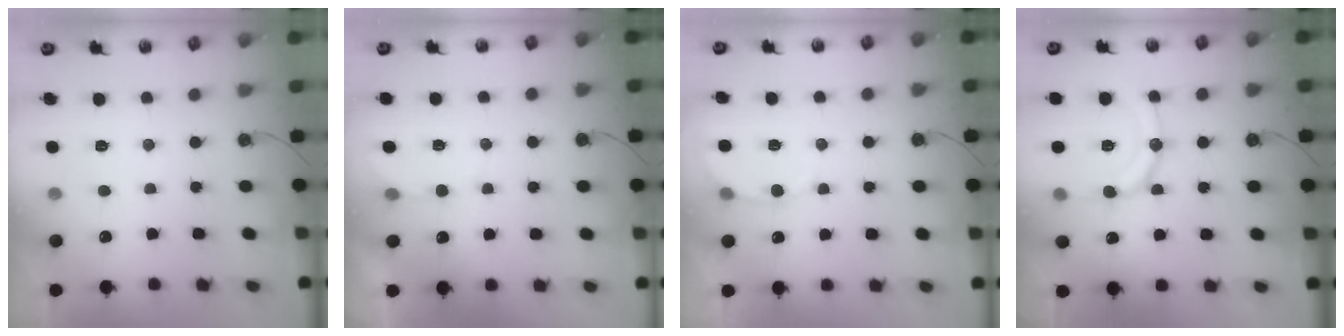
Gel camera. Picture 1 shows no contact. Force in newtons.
{"total": 3.3, "press": 3.3, "slide": 0.3}
{"total": 5.3, "press": 5.3, "slide": 0.4}
{"total": 13.9, "press": 13.6, "slide": 2.9}